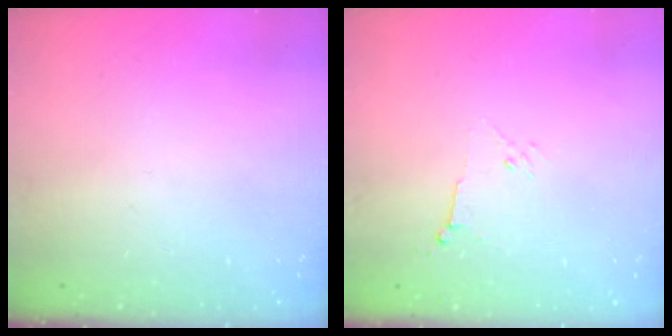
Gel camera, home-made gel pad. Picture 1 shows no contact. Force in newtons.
{"total": 3.5, "press": 3.4, "slide": 0.8}